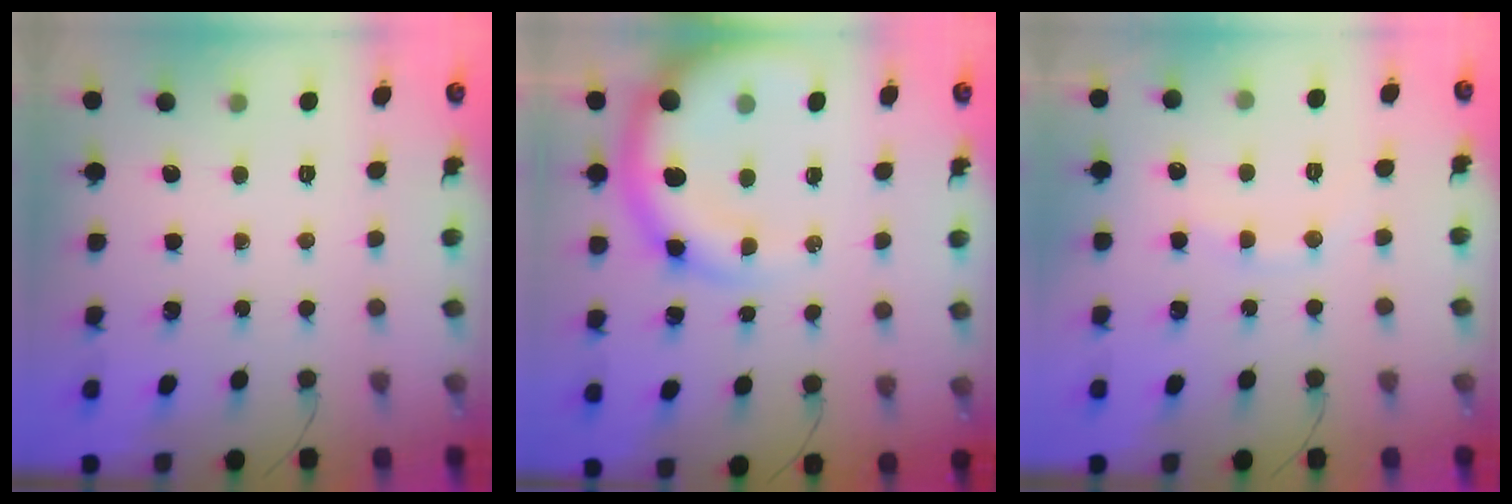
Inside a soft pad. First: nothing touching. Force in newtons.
{"total": 9.9, "press": 9.5, "slide": 2.9}
{"total": 7.7, "press": 7.6, "slide": 1.4}